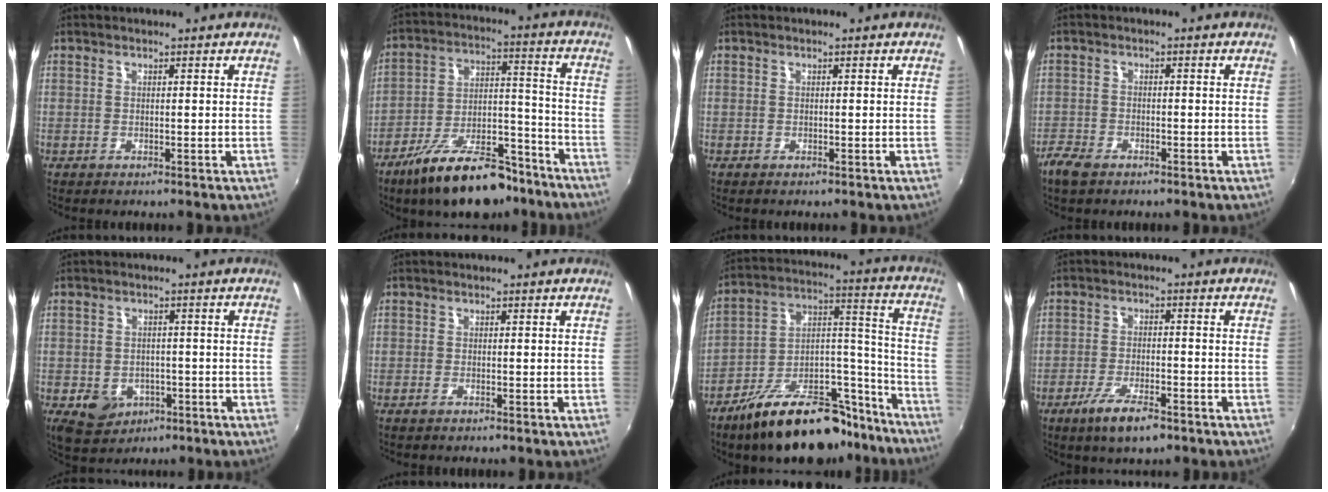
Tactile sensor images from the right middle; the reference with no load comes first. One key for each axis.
{"total": 18.8, "fx": -13.4, "fy": 7.5, "fz": 11.0, "tx": -0.186, "ty": 0.007, "tz": -0.204}
{"total": 0.0}
{"total": 4.8, "fx": -3.7, "fy": 2.1, "fz": 2.2, "tx": -0.064, "ty": -0.010, "tz": -0.074}
{"total": 6.9, "fx": -2.9, "fy": 5.4, "fz": 3.1, "tx": -0.070, "ty": -0.003, "tz": -0.031}
{"total": 0.8, "fx": -0.6, "fy": -0.1, "fz": 0.5, "tx": -0.012, "ty": -0.002, "tz": -0.014}
{"total": 24.0, "fx": -17.5, "fy": 9.9, "fz": 13.1, "tx": -0.192, "ty": 0.045, "tz": -0.254}
{"total": 7.1, "fx": -4.6, "fy": 1.9, "fz": 5.0, "tx": -0.117, "ty": -0.013, "tz": -0.081}